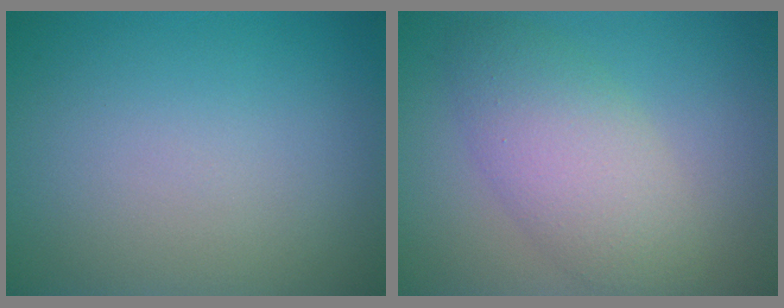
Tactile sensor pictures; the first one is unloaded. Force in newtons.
{"total": 5.3, "press": 5.3, "slide": 0.3}